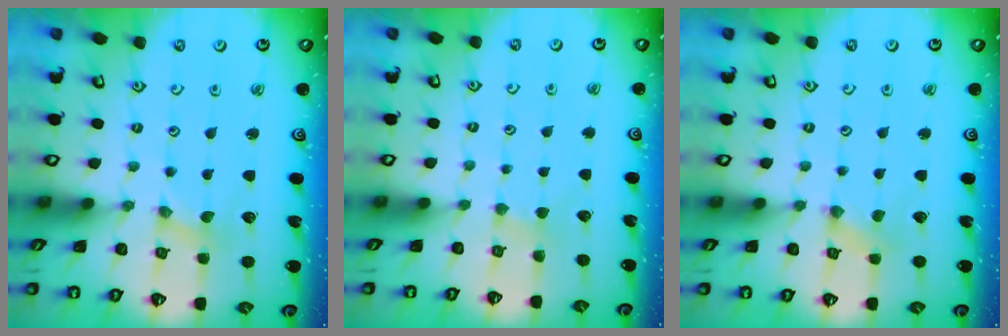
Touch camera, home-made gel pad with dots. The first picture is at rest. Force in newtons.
{"total": 1.6, "press": 1.6, "slide": 0.3}
{"total": 0.0}